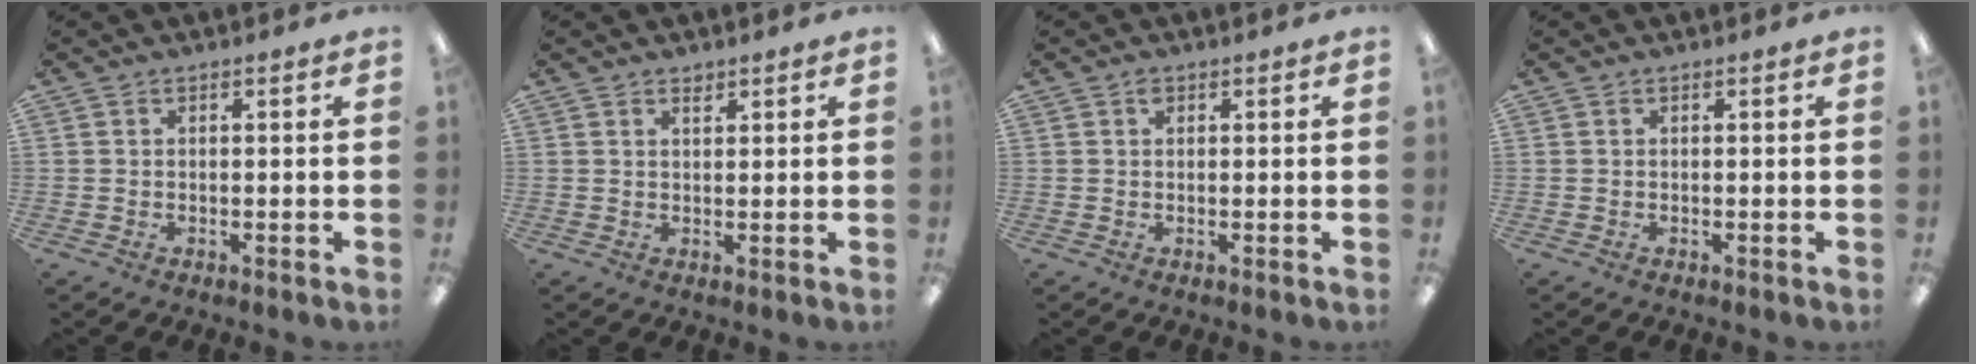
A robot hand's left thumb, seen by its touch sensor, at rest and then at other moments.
{"total": 1.3, "force": [1.2, 0.5, 0.3], "torque": [0.001, -0.004, 0.020]}
{"total": 1.1, "force": [0.5, 0.7, 0.7], "torque": [-0.015, 0.005, 0.008]}
{"total": 0.0}